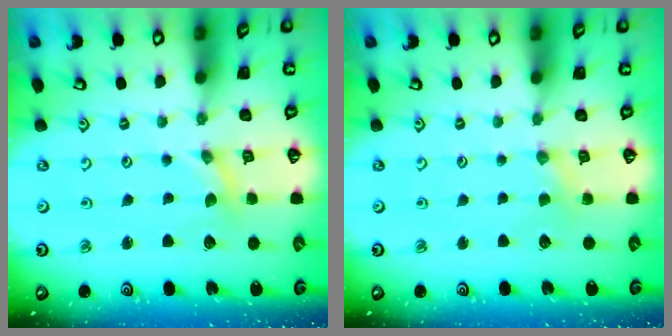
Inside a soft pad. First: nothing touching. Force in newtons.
{"total": 2.0, "press": 2.0, "slide": 0.4}